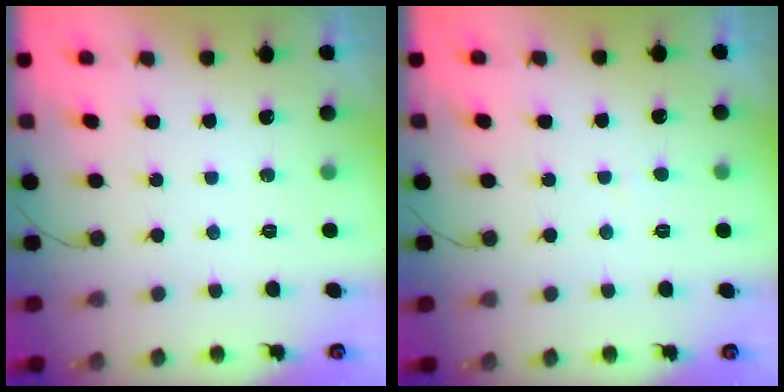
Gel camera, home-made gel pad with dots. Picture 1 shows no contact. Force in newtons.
{"total": 1.3, "press": 1.3, "slide": 0.1}